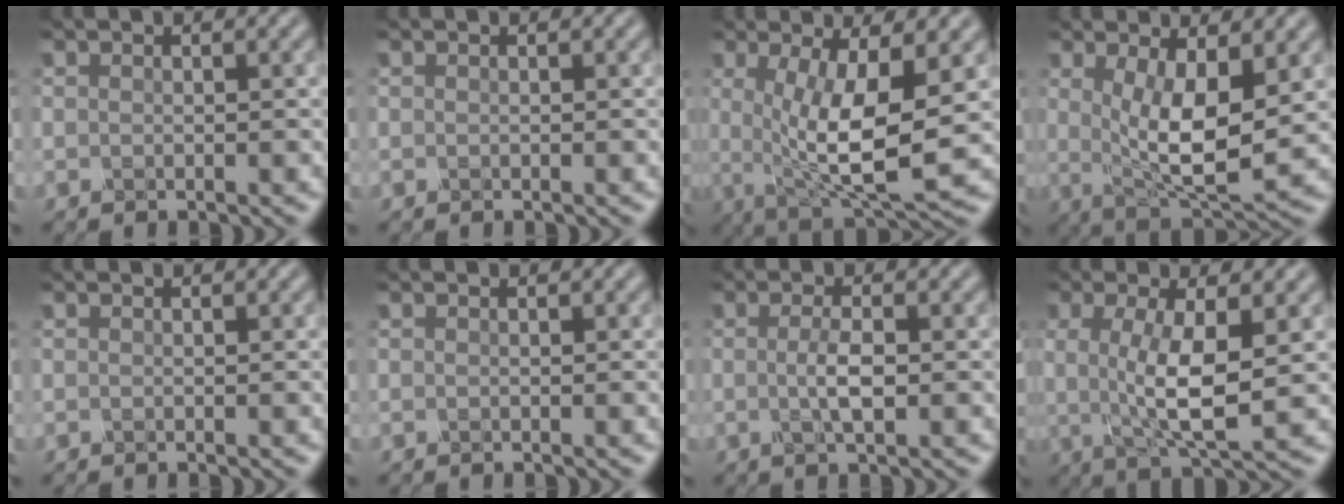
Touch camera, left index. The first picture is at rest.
{"total": 0.0}
{"total": 8.5, "force": [-0.1, 2.3, 8.2], "torque": [-0.144, -0.012, 0.005]}
{"total": 7.2, "force": [0.7, 2.3, 6.7], "torque": [-0.121, -0.012, 0.020]}
{"total": 0.0}
{"total": 0.0}
{"total": 2.6, "force": [-0.1, 0.7, 2.5], "torque": [-0.050, 0.000, -0.004]}
{"total": 6.5, "force": [0.2, 1.7, 6.3], "torque": [-0.119, -0.007, 0.005]}